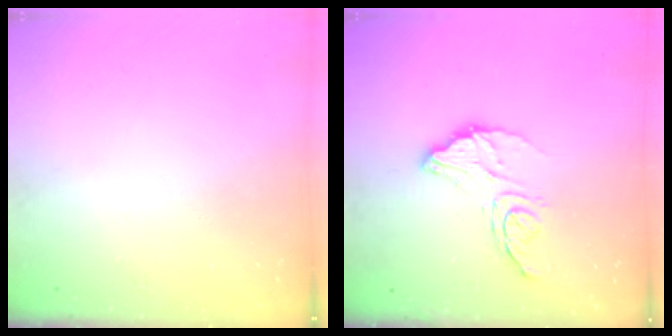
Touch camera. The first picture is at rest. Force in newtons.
{"total": 12.3, "press": 12.2, "slide": 1.2}